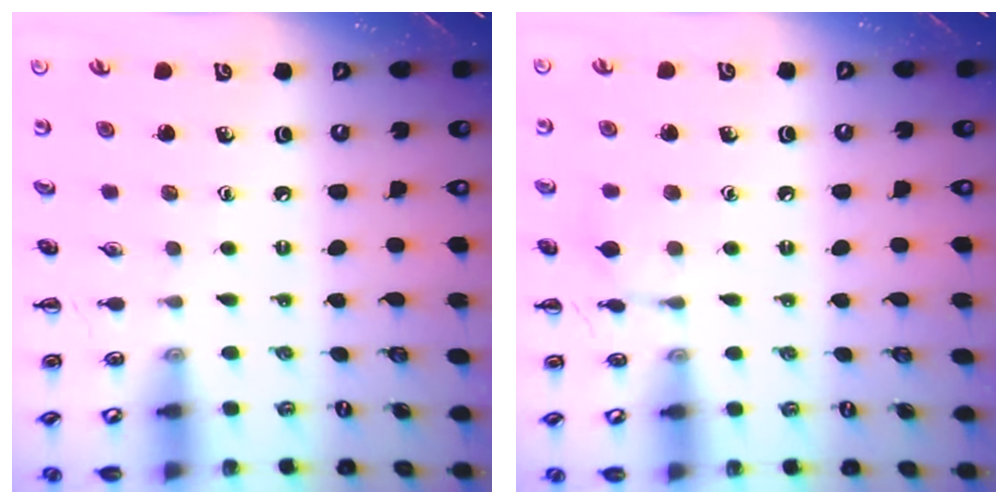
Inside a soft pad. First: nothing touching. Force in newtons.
{"total": 5.8, "press": 5.5, "slide": 2.0}